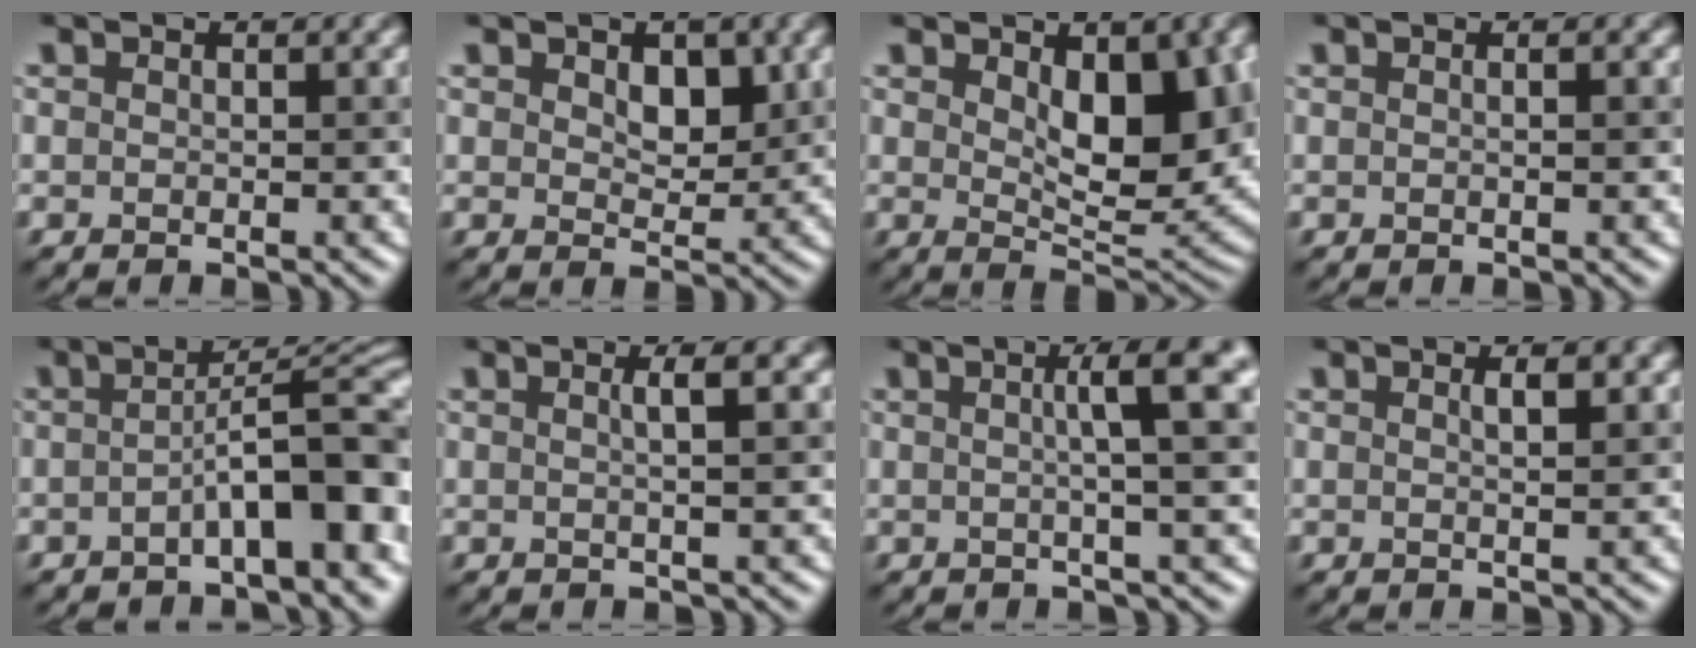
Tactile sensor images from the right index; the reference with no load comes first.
{"total": 2.6, "force": [1.1, 1.7, 1.7], "torque": [-0.029, 0.001, 0.020]}
{"total": 7.3, "force": [1.6, 3.6, 6.2], "torque": [-0.094, -0.006, 0.038]}
{"total": 1.1, "force": [0.3, 0.5, 1.0], "torque": [-0.003, -0.003, -0.009]}
{"total": 8.4, "force": [-2.4, 1.9, 7.8], "torque": [-0.098, 0.025, -0.044]}
{"total": 2.1, "force": [0.4, 0.4, 2.0], "torque": [-0.029, 0.011, 0.000]}
{"total": 5.4, "force": [1.1, 0.5, 5.2], "torque": [-0.072, 0.018, 0.018]}
{"total": 1.5, "force": [0.6, 0.4, 1.3], "torque": [-0.016, 0.008, 0.006]}